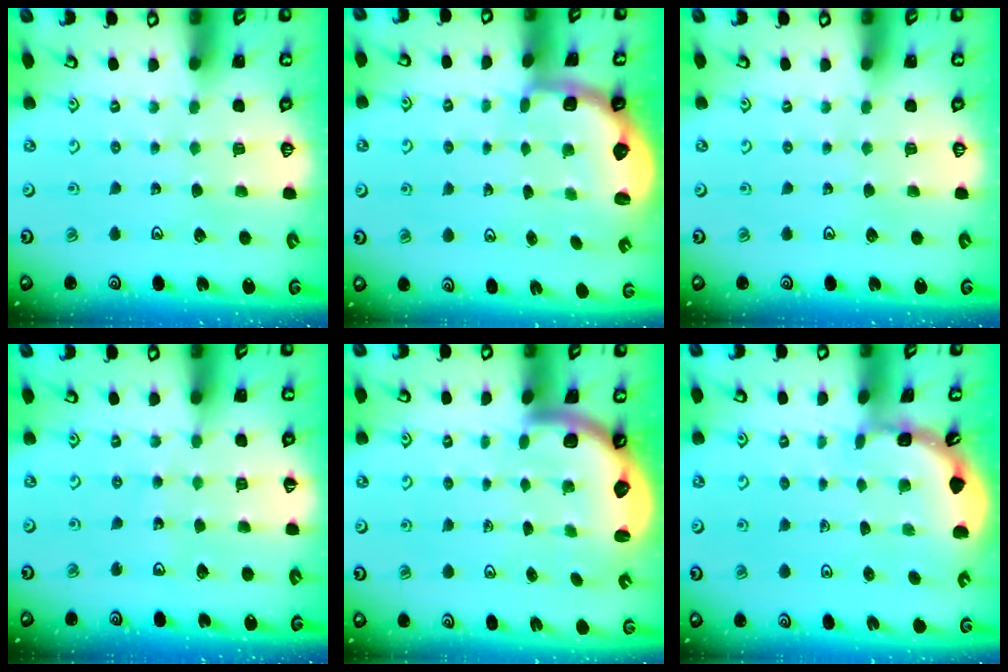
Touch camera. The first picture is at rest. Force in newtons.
{"total": 2.6, "press": 2.0, "slide": 1.7}
{"total": 0.0}
{"total": 6.3, "press": 6.0, "slide": 2.0}
{"total": 2.8, "press": 2.8, "slide": 0.5}
{"total": 1.7, "press": 1.7, "slide": 0.1}